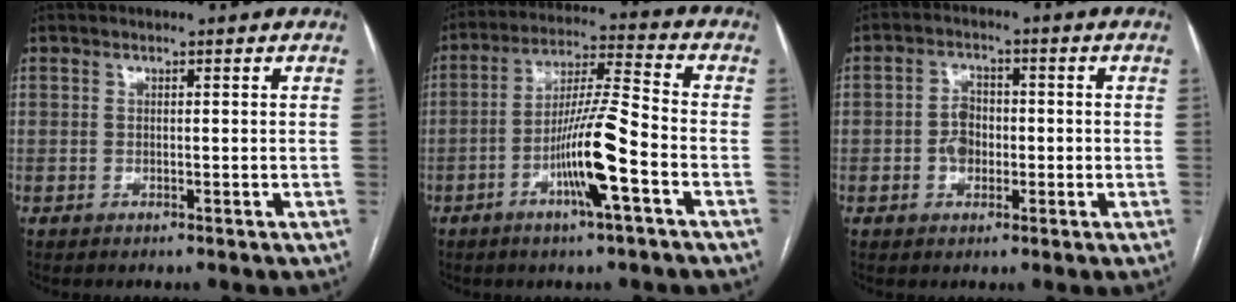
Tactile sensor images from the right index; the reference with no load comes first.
{"total": 11.5, "force": [-4.6, 0.1, 10.6], "torque": [-0.201, 0.003, -0.084]}
{"total": 4.0, "force": [-0.9, 3.0, 2.6], "torque": [-0.049, 0.013, -0.016]}